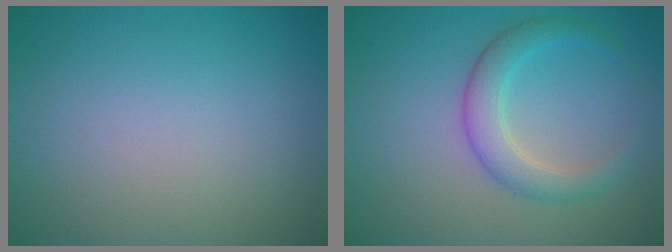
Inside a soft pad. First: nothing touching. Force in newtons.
{"total": 2.6, "press": 2.6, "slide": 0.2}